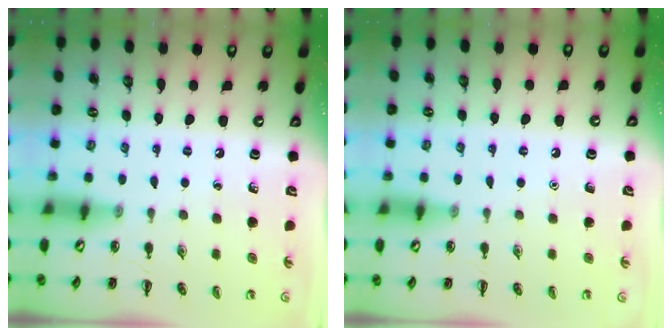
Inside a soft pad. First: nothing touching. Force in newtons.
{"total": 1.5, "press": 1.5, "slide": 0.1}